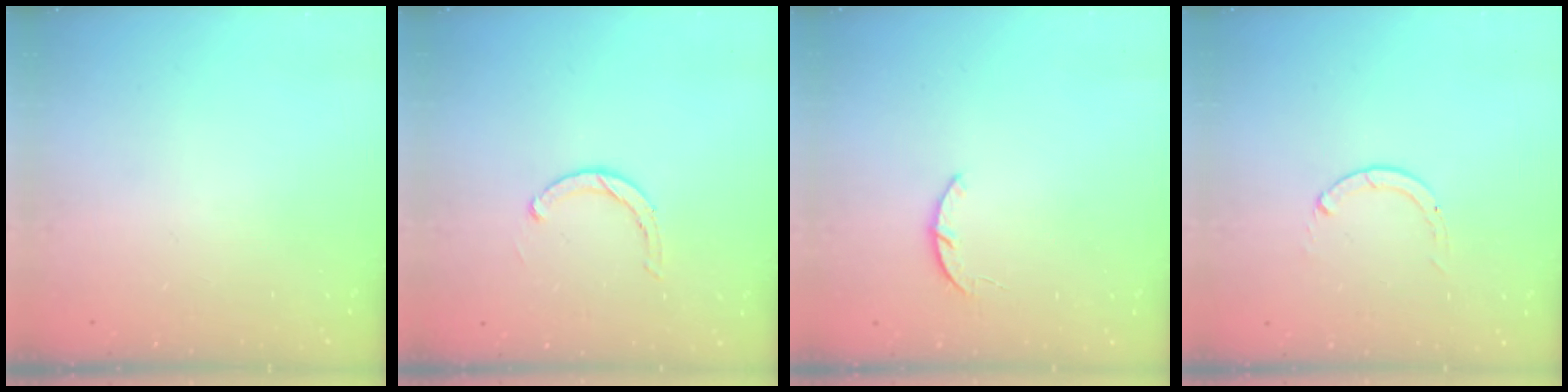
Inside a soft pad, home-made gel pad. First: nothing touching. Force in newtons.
{"total": 2.8, "press": 2.8, "slide": 0.2}
{"total": 3.2, "press": 3.2, "slide": 0.4}
{"total": 0.0}